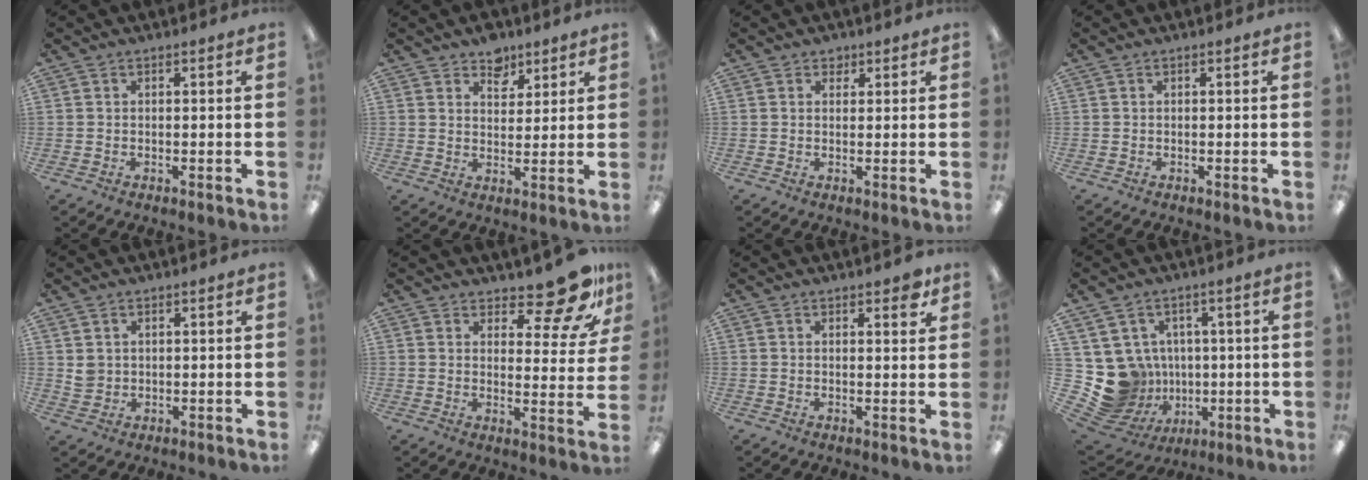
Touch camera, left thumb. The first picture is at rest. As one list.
[{"total": 5.9, "force": [4.6, 3.5, 1.3], "torque": [-0.003, -0.025, 0.079]}, {"total": 1.8, "force": [1.3, 1.2, 0.3], "torque": [0.000, -0.001, 0.022]}, {"total": 0.0}, {"total": 2.9, "force": [1.3, 2.5, 0.6], "torque": [-0.008, -0.001, 0.023]}, {"total": 12.6, "force": [10.1, 3.9, 6.5], "torque": [-0.076, -0.076, 0.173]}, {"total": 2.8, "force": [2.1, 1.0, 1.6], "torque": [-0.019, -0.003, 0.033]}, {"total": 11.7, "force": [-0.5, 11.3, 2.9], "torque": [-0.101, -0.011, 0.016]}]